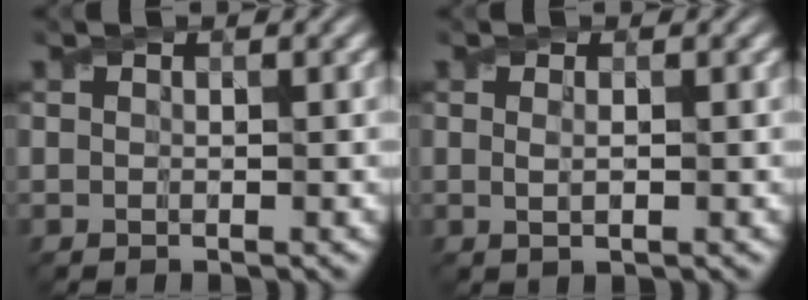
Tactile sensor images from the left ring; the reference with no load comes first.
{"total": 1.3, "force": [0.2, 0.4, 1.2], "torque": [-0.018, -0.005, 0.003]}